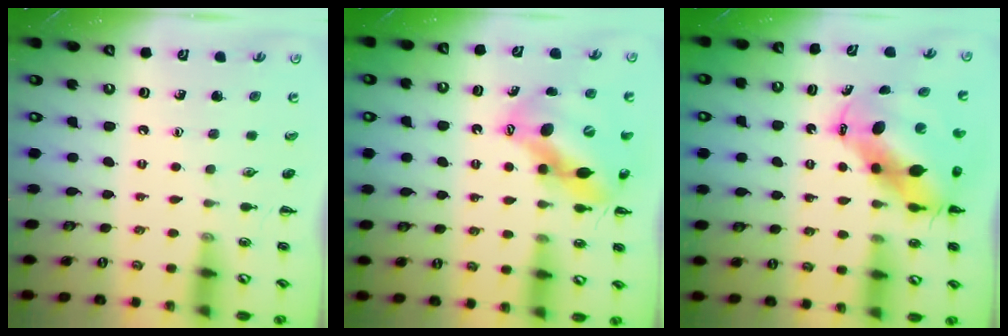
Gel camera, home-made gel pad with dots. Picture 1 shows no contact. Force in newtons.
{"total": 13.6, "press": 13.1, "slide": 3.6}
{"total": 10.4, "press": 10.1, "slide": 2.7}